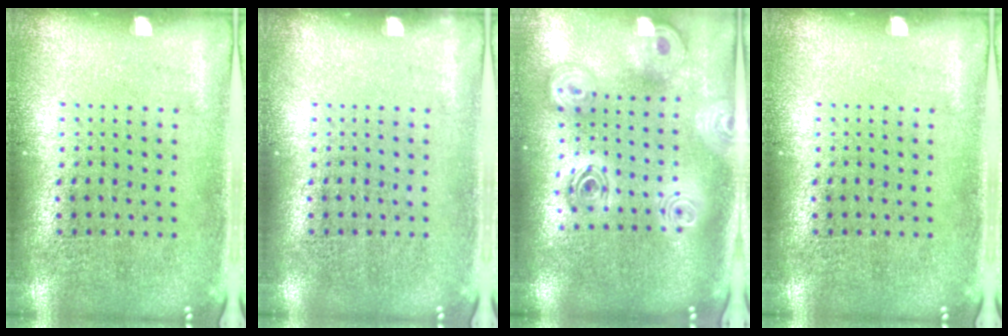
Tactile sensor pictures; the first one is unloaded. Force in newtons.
{"total": 0.0}
{"total": 2.4, "press": 1.9, "slide": 1.5}
{"total": 0.0}